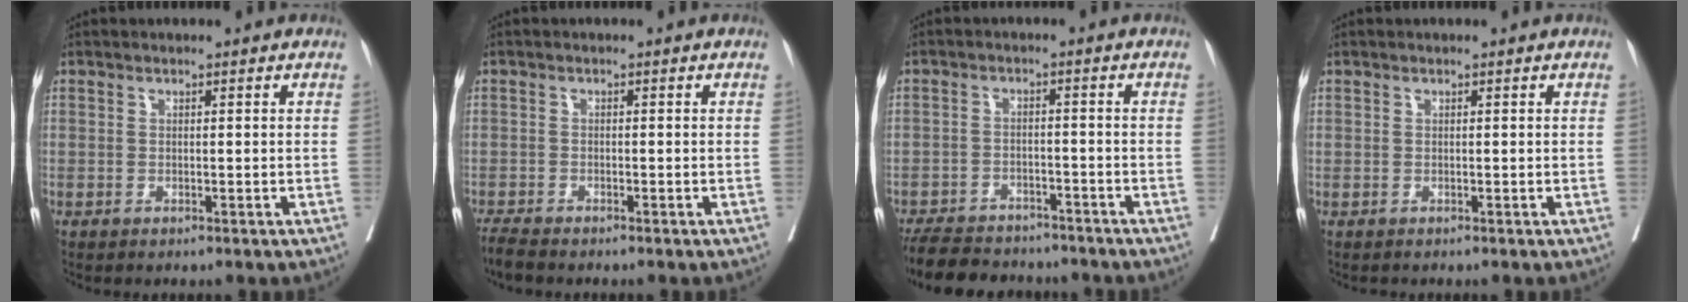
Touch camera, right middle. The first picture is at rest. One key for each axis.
{"total": 2.8, "fx": -2.6, "fy": 0.1, "fz": 1.1, "tx": -0.023, "ty": -0.009, "tz": -0.049}
{"total": 12.2, "fx": -10.8, "fy": 4.2, "fz": 3.8, "tx": -0.070, "ty": 0.001, "tz": -0.153}
{"total": 0.0}